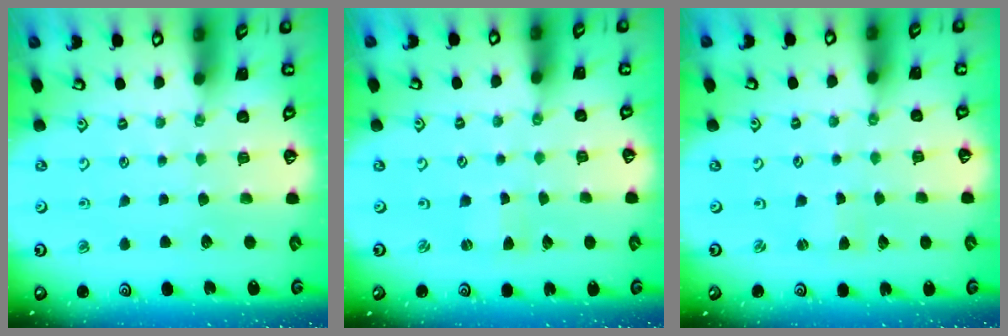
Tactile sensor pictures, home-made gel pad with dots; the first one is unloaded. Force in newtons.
{"total": 1.4, "press": 1.4, "slide": 0.2}
{"total": 1.3, "press": 1.3, "slide": 0.2}